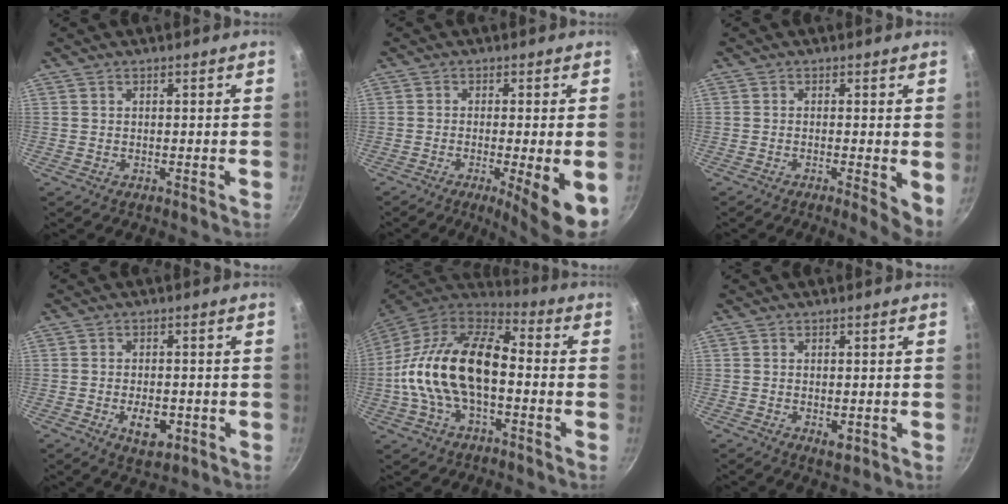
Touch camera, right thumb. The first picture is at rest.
{"total": 9.2, "force": [-2.9, 1.1, 8.7], "torque": [-0.125, -0.003, -0.039]}
{"total": 4.7, "force": [-0.8, 1.1, 4.5], "torque": [-0.056, -0.005, -0.011]}
{"total": 6.4, "force": [-2.0, 3.6, 4.9], "torque": [-0.065, 0.005, -0.024]}
{"total": 20.8, "force": [-2.0, 11.5, 17.2], "torque": [-0.305, 0.038, -0.050]}
{"total": 2.9, "force": [-0.8, 1.6, 2.3], "torque": [-0.037, -0.007, -0.009]}